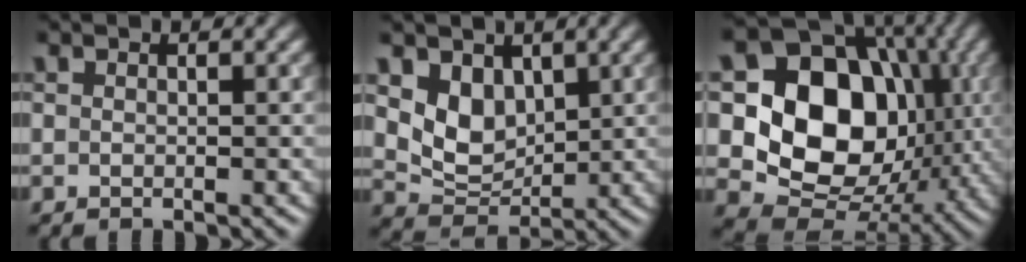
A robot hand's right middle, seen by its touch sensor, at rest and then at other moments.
{"total": 4.5, "force": [1.6, 3.2, 2.6], "torque": [-0.055, -0.014, 0.033]}
{"total": 14.3, "force": [0.9, 11.2, 8.9], "torque": [-0.131, -0.004, 0.001]}